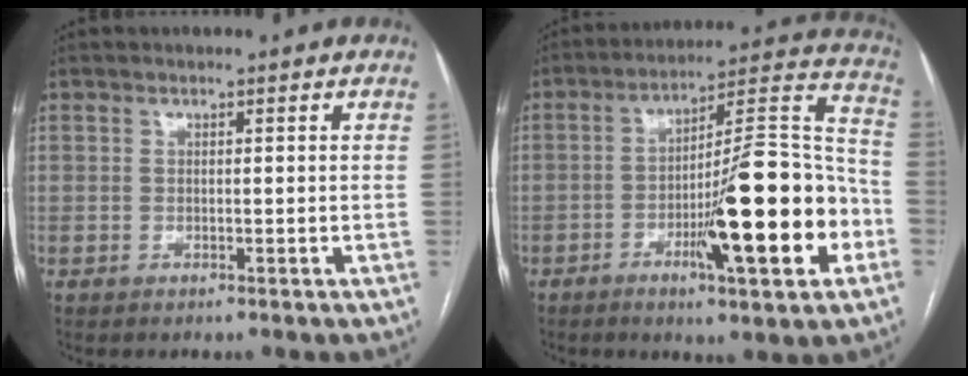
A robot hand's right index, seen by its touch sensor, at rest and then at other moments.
{"total": 20.2, "force": [-6.3, 2.4, 19.1], "torque": [-0.267, 0.009, -0.092]}